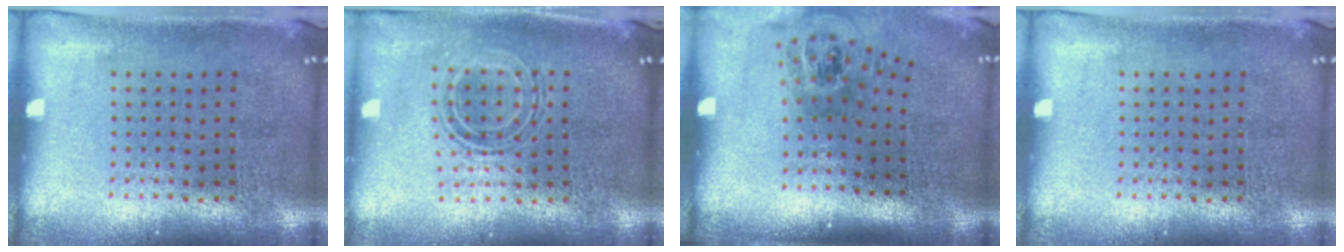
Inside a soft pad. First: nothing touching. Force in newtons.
{"total": 0.7, "press": 0.7, "slide": 0.2}
{"total": 1.7, "press": 1.2, "slide": 1.2}
{"total": 0.0}